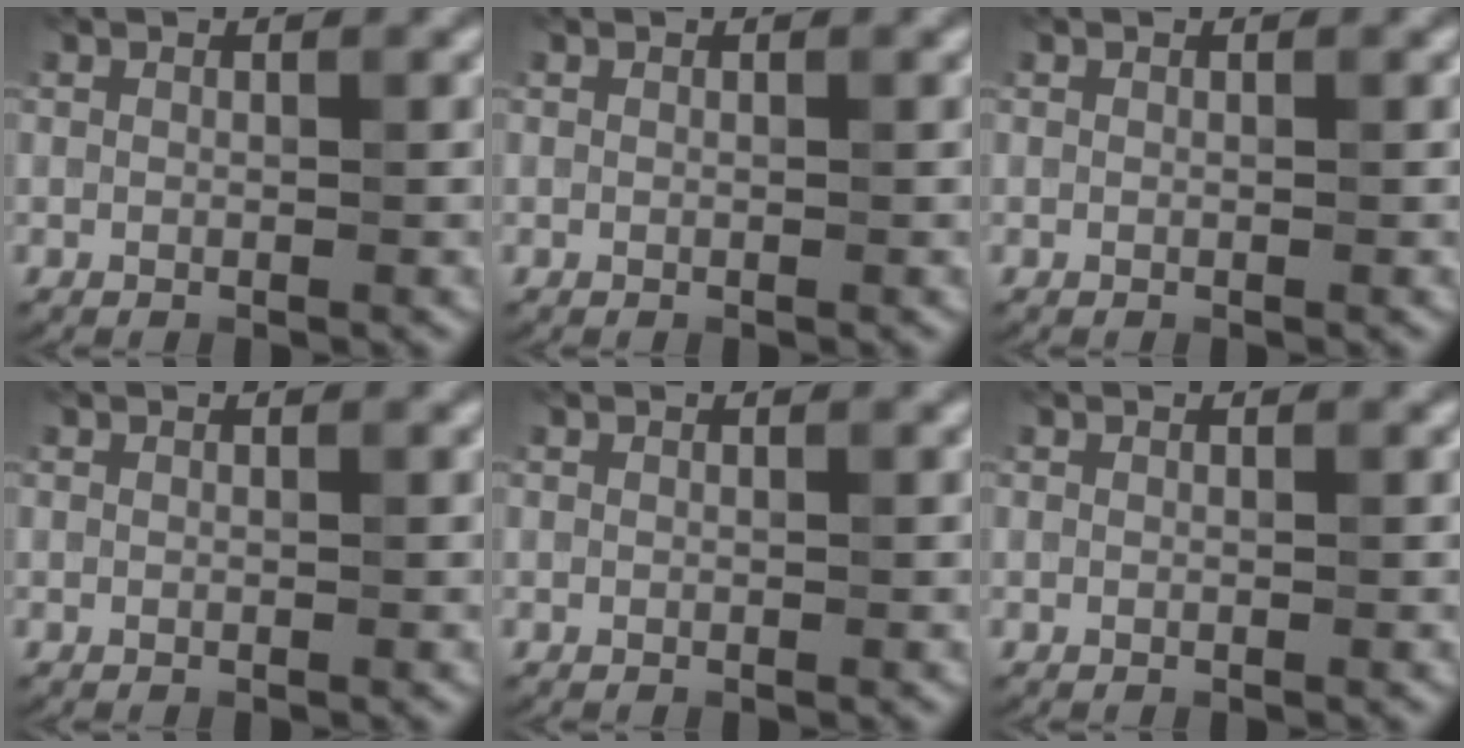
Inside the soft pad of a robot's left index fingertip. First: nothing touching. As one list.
[{"total": 0.0}, {"total": 0.0}, {"total": 0.0}, {"total": 0.0}, {"total": 0.0}]